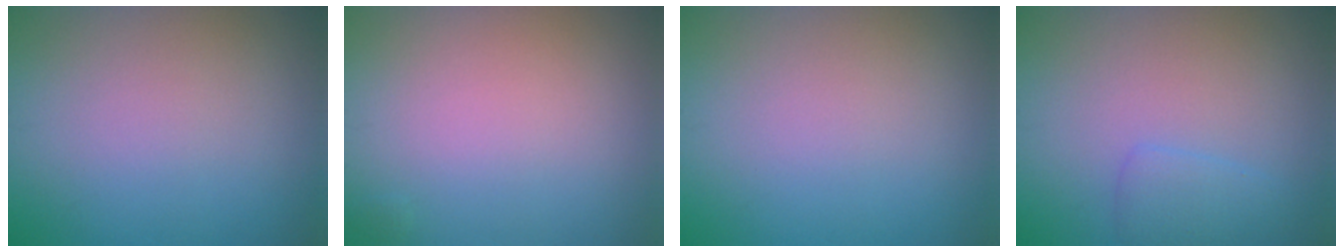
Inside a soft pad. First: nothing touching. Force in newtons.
{"total": 0.0}
{"total": 0.0}
{"total": 1.9, "press": 1.9, "slide": 0.2}